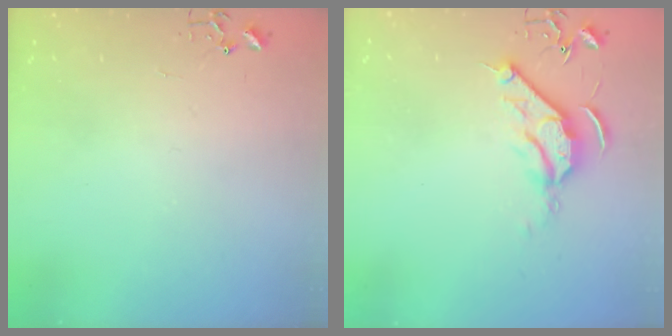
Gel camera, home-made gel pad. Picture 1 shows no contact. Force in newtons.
{"total": 9.8, "press": 9.7, "slide": 1.3}